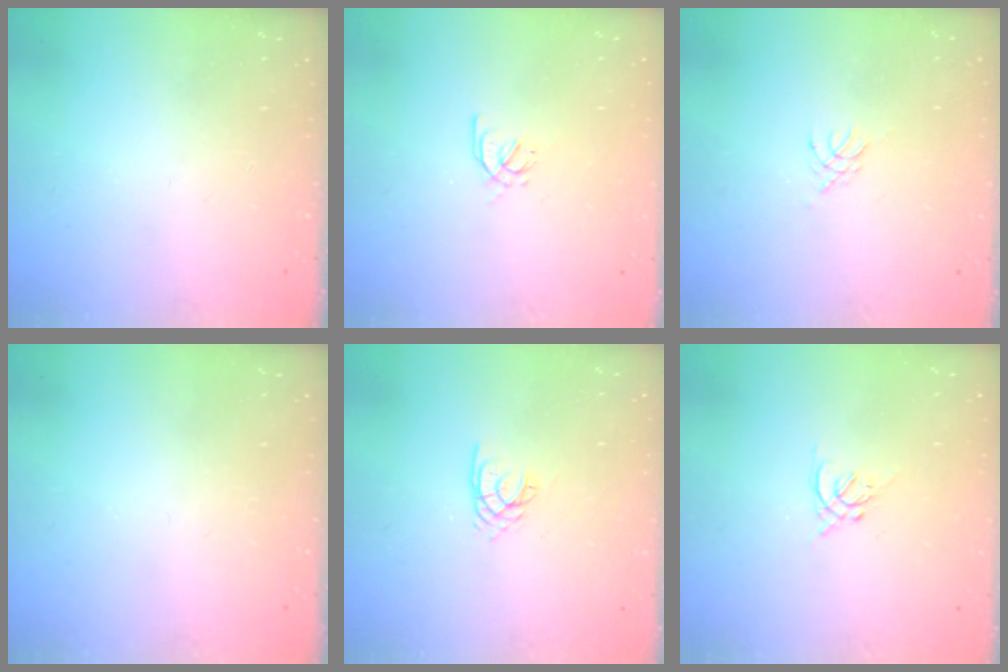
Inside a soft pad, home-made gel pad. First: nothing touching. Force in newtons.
{"total": 2.4, "press": 2.3, "slide": 0.6}
{"total": 2.8, "press": 2.7, "slide": 0.6}
{"total": 0.0}
{"total": 1.9, "press": 1.8, "slide": 0.3}
{"total": 1.3, "press": 1.2, "slide": 0.5}